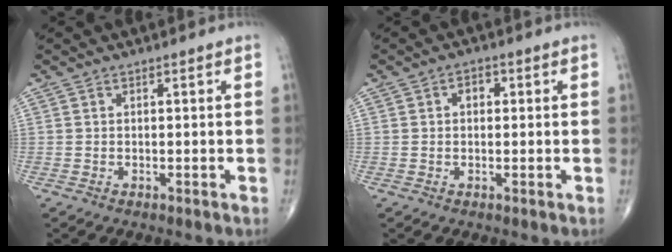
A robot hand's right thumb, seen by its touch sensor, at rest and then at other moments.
{"total": 2.3, "force": [0.4, 1.6, 1.6], "torque": [-0.019, 0.008, 0.003]}